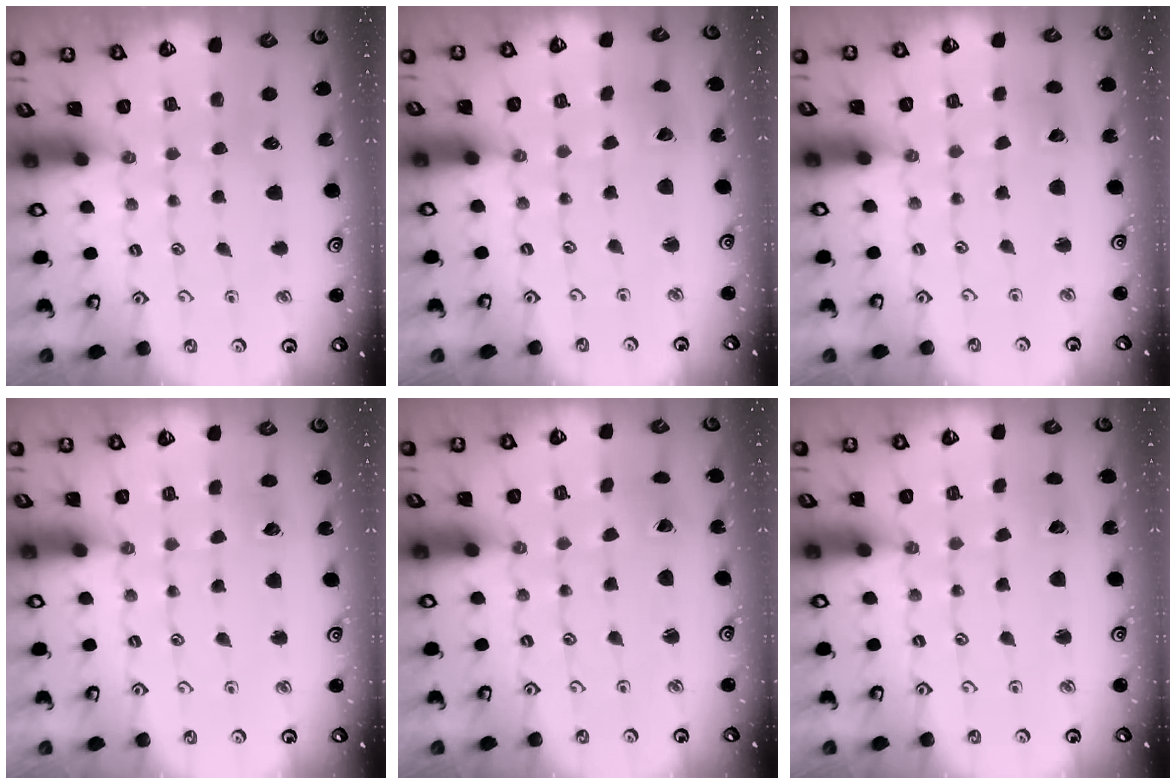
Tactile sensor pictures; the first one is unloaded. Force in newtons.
{"total": 2.8, "press": 2.8, "slide": 0.3}
{"total": 4.6, "press": 4.6, "slide": 0.5}
{"total": 2.8, "press": 2.8, "slide": 0.2}
{"total": 2.6, "press": 2.6, "slide": 0.1}
{"total": 4.1, "press": 4.1, "slide": 0.4}